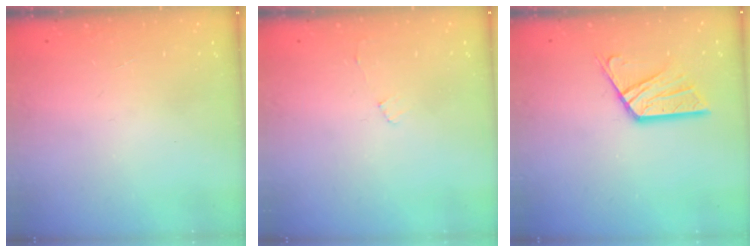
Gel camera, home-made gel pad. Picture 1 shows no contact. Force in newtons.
{"total": 3.2, "press": 3.2, "slide": 0.3}
{"total": 11.4, "press": 11.4, "slide": 1.1}